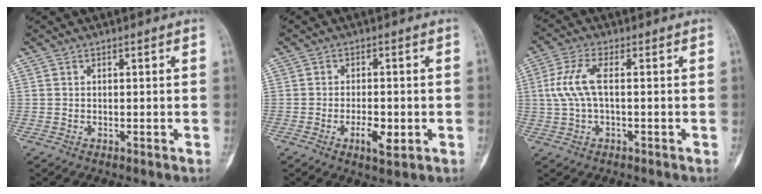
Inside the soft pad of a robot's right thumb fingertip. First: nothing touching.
{"total": 4.9, "force": [-1.5, 2.0, 4.2], "torque": [-0.065, 0.000, -0.022]}
{"total": 6.6, "force": [0.4, 2.4, 6.1], "torque": [-0.157, 0.015, 0.005]}